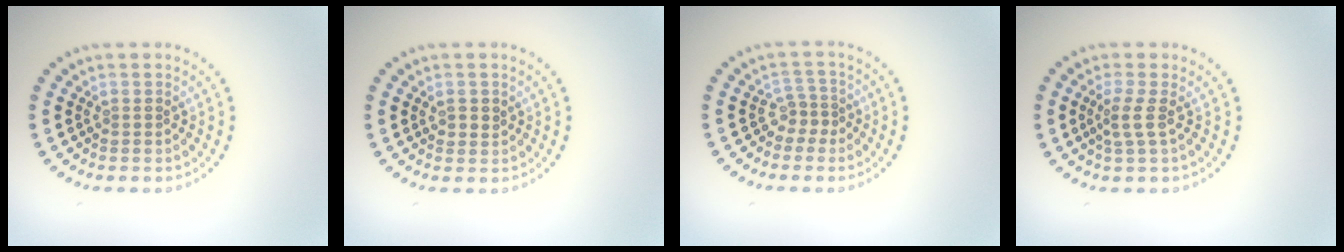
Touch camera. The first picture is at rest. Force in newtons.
{"total": 1.3, "press": 1.1, "slide": 0.7}
{"total": 1.7, "press": 1.2, "slide": 1.2}
{"total": 1.7, "press": 1.3, "slide": 1.2}